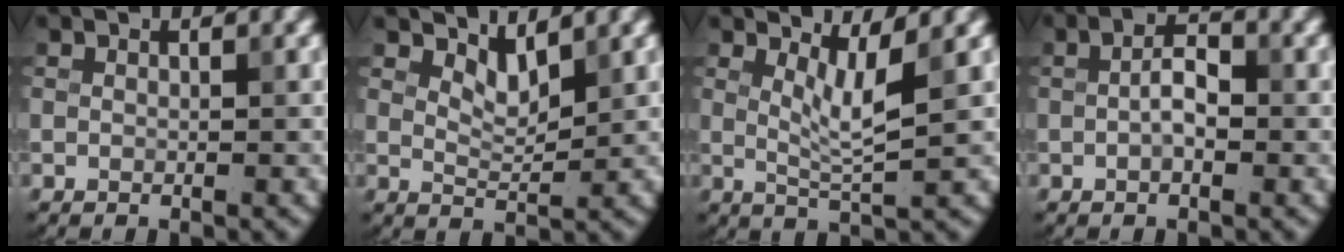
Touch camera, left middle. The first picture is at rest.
{"total": 2.1, "force": [1.8, 0.4, 0.9], "torque": [-0.024, -0.009, 0.034]}
{"total": 2.6, "force": [1.1, 0.3, 2.3], "torque": [-0.046, -0.008, 0.028]}
{"total": 2.2, "force": [-0.4, 0.9, 1.9], "torque": [-0.038, 0.009, -0.009]}